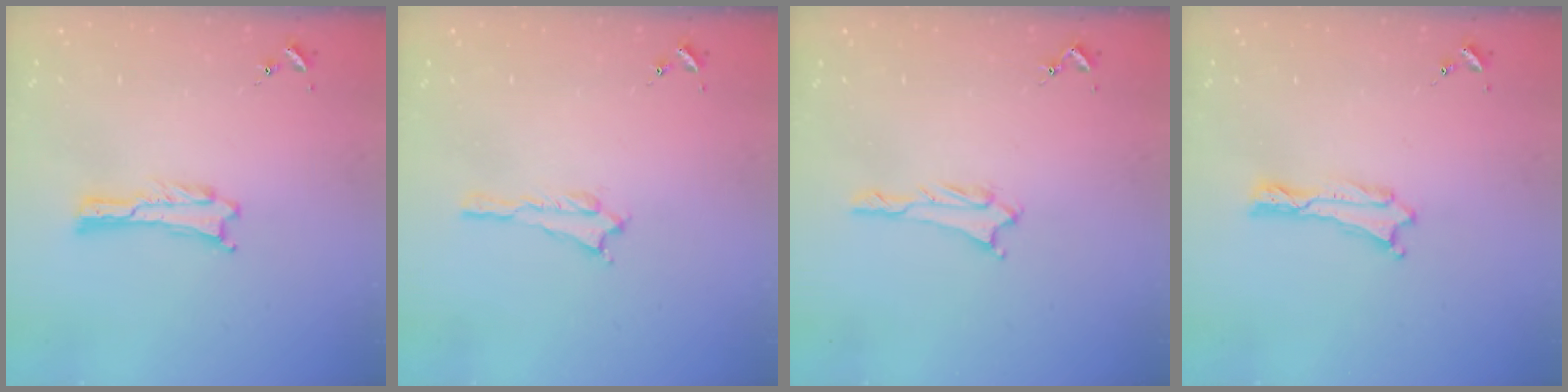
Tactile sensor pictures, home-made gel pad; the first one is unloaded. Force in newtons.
{"total": 0.6, "press": 0.6, "slide": 0.2}
{"total": 1.1, "press": 1.0, "slide": 0.1}
{"total": 0.0}